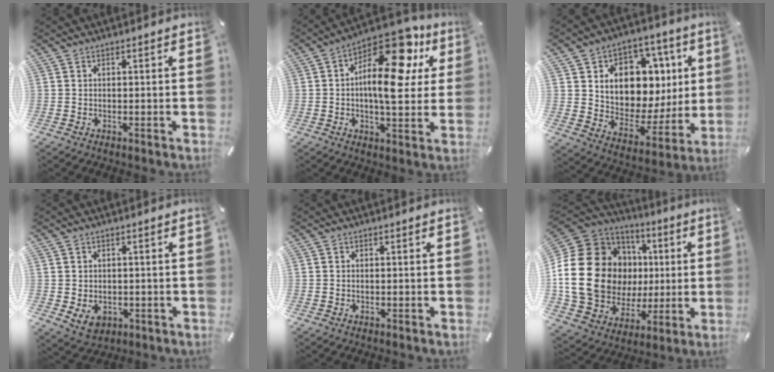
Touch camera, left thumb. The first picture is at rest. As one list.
[{"total": 18.4, "force": [6.8, 8.2, 15.0], "torque": [-0.235, -0.048, 0.108]}, {"total": 12.8, "force": [4.0, 10.4, 6.4], "torque": [-0.083, -0.043, 0.078]}, {"total": 4.8, "force": [-0.9, 4.1, 2.2], "torque": [-0.034, -0.002, -0.016]}, {"total": 0.0}, {"total": 25.8, "force": [1.4, 20.7, 15.4], "torque": [-0.314, -0.019, 0.060]}]